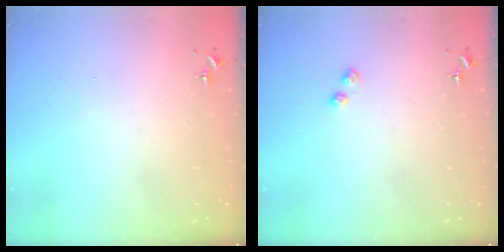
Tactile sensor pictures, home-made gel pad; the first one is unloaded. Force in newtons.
{"total": 3.0, "press": 2.9, "slide": 0.6}